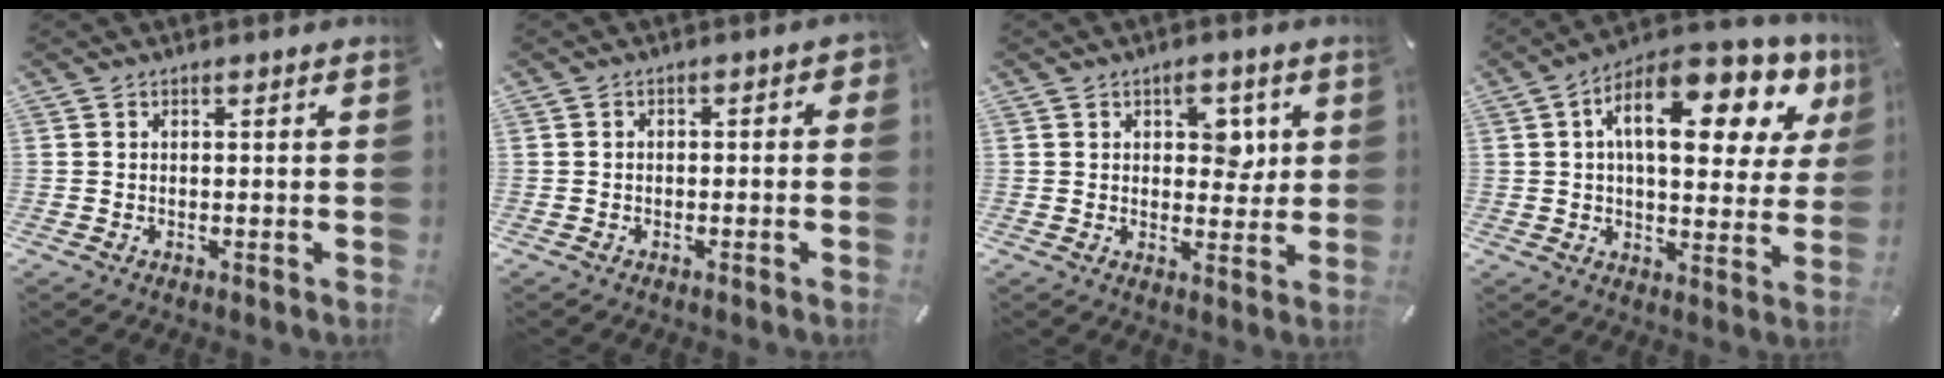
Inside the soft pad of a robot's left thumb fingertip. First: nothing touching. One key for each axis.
{"total": 2.0, "fx": -1.3, "fy": 1.1, "fz": 1.1, "tx": -0.020, "ty": 0.009, "tz": -0.026}
{"total": 6.4, "fx": 2.2, "fy": 4.1, "fz": 4.3, "tx": -0.045, "ty": -0.006, "tz": 0.028}
{"total": 19.1, "fx": 8.5, "fy": 8.2, "fz": 14.9, "tx": -0.239, "ty": -0.035, "tz": 0.136}